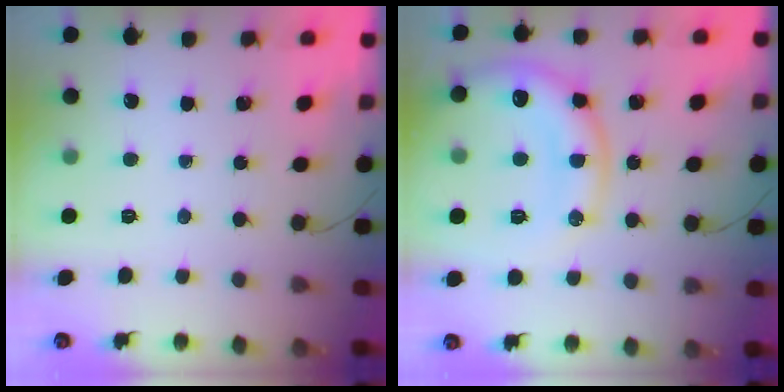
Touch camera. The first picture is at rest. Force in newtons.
{"total": 17.2, "press": 17.1, "slide": 1.7}